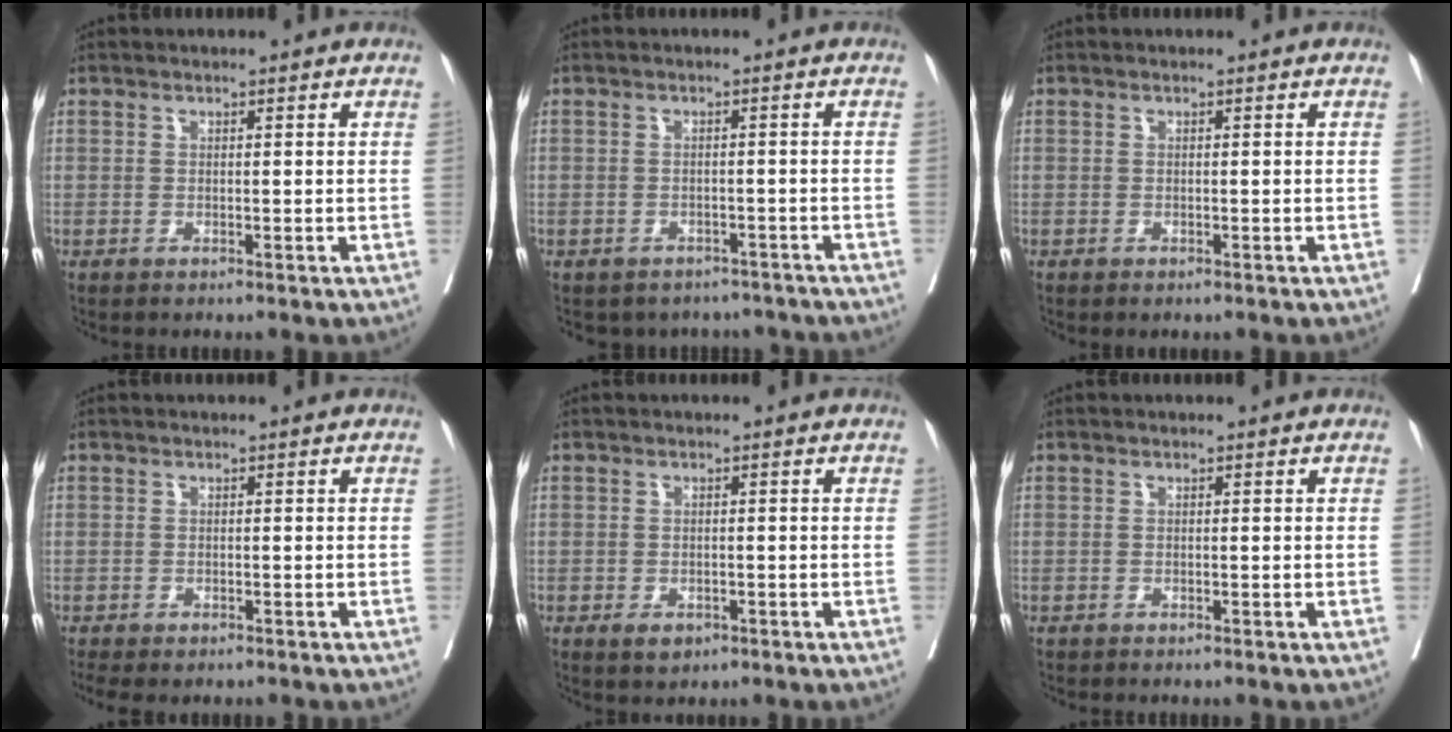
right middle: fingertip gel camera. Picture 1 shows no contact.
{"total": 9.1, "force": [-8.0, 4.2, 1.1], "torque": [-0.009, 0.013, -0.085]}
{"total": 0.0}
{"total": 3.7, "force": [-3.0, 1.7, 1.5], "torque": [-0.021, -0.008, -0.043]}
{"total": 2.1, "force": [-1.1, 1.3, 1.2], "torque": [-0.018, -0.001, -0.007]}
{"total": 0.0}